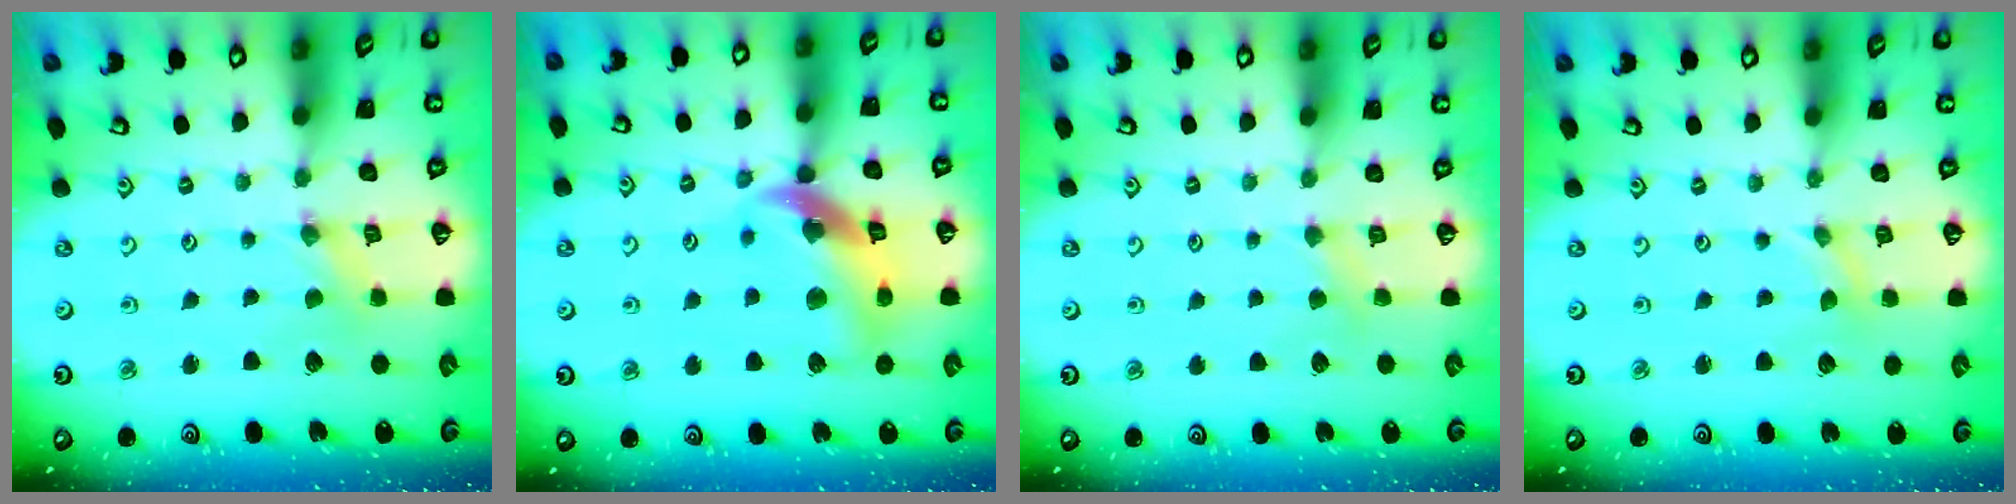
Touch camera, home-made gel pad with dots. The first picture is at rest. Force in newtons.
{"total": 14.5, "press": 14.4, "slide": 1.8}
{"total": 3.5, "press": 3.5, "slide": 0.4}
{"total": 0.0}